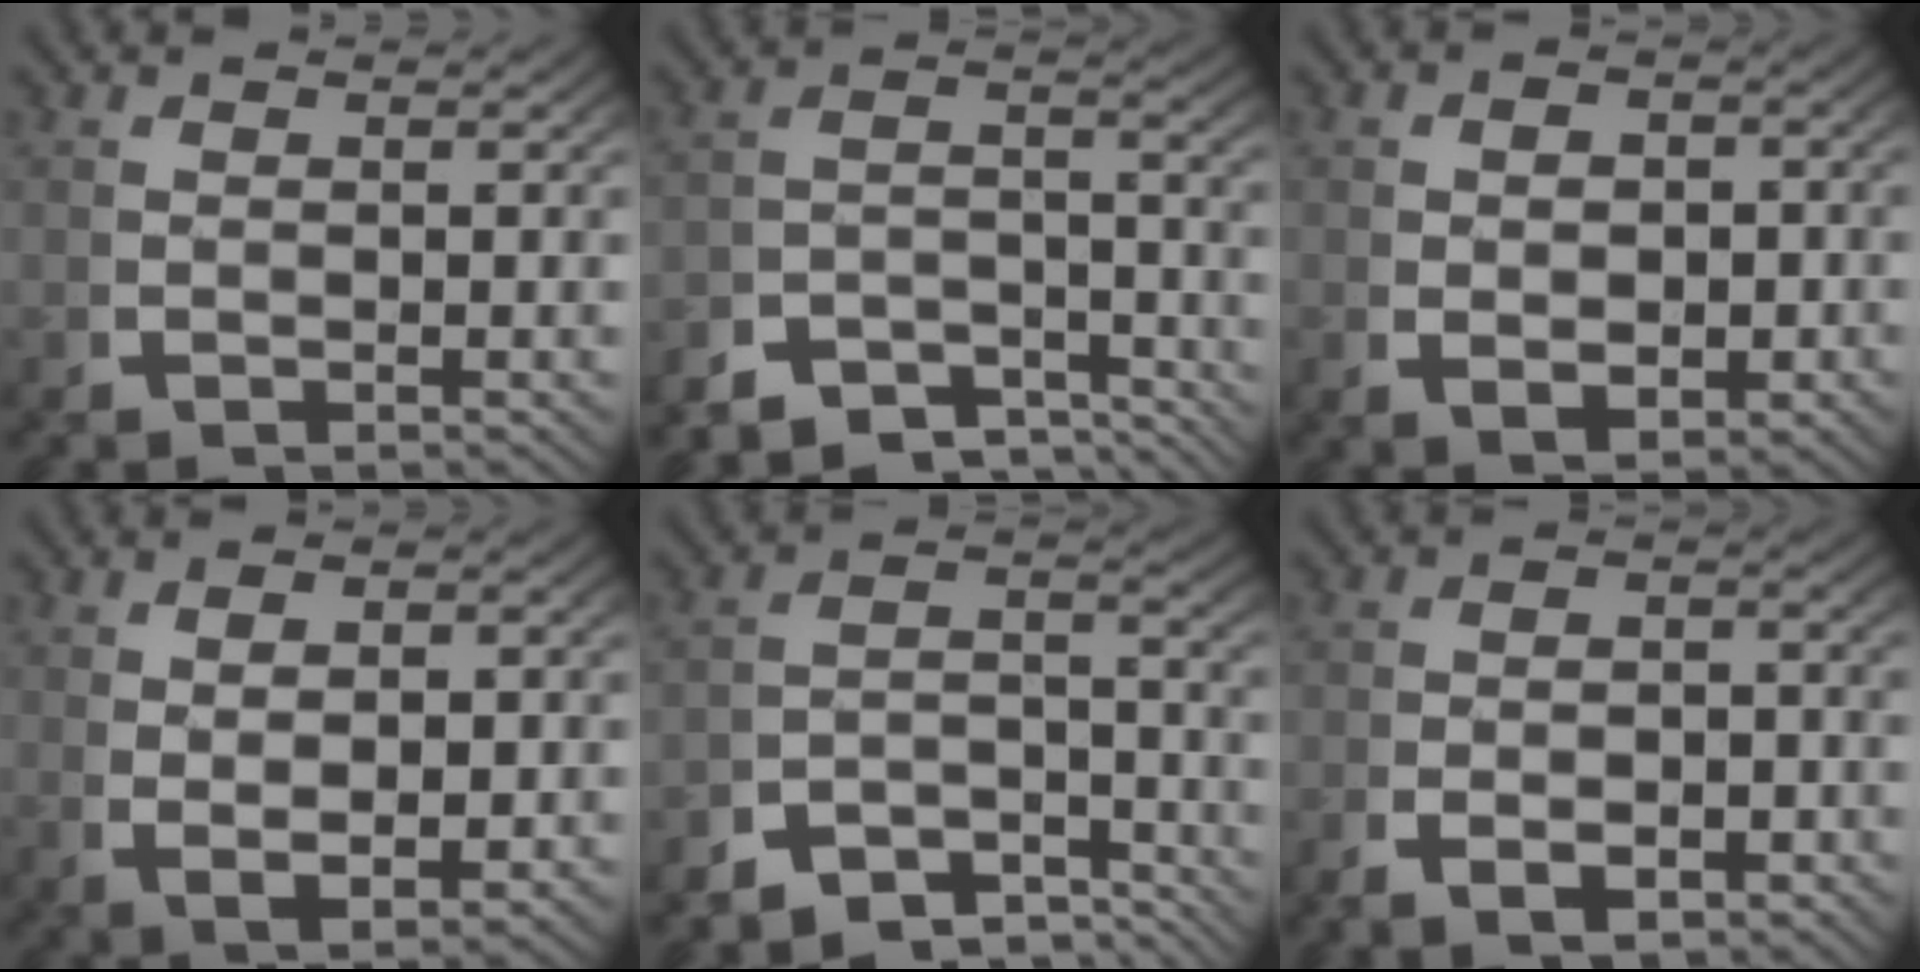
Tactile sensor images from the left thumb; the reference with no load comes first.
{"total": 6.4, "force": [-4.8, 2.8, 3.2], "torque": [-0.047, -0.024, -0.082]}
{"total": 4.1, "force": [-0.5, 2.9, 2.8], "torque": [-0.049, -0.021, 0.005]}
{"total": 5.5, "force": [-0.1, 3.1, 4.6], "torque": [-0.094, -0.019, 0.015]}
{"total": 7.3, "force": [-5.0, 3.7, 3.8], "torque": [-0.066, -0.031, -0.079]}
{"total": 3.3, "force": [-1.9, 1.7, 2.1], "torque": [-0.029, -0.009, -0.034]}